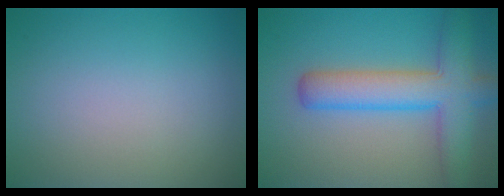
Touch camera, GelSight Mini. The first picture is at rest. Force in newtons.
{"total": 6.8, "press": 6.8, "slide": 0.4}